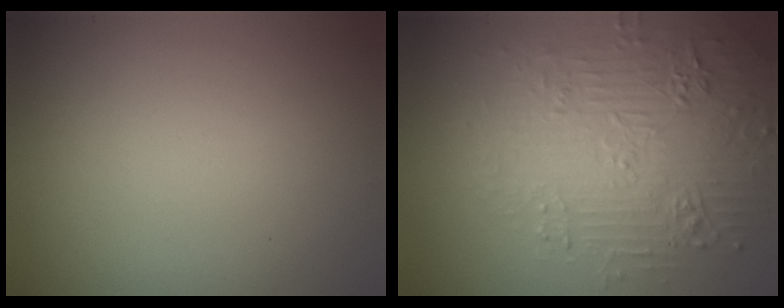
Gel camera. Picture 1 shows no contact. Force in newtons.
{"total": 5.6, "press": 4.6, "slide": 3.1}